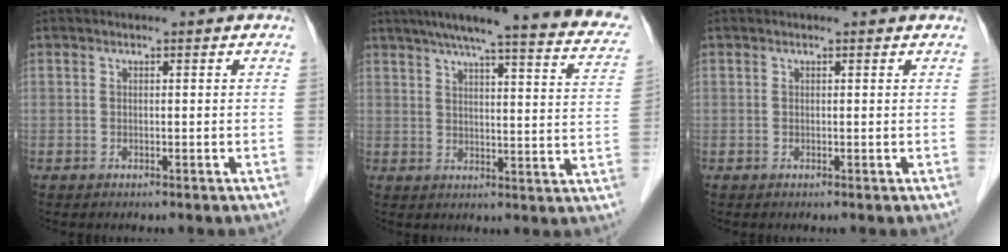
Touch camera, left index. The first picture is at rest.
{"total": 23.2, "force": [19.2, 2.6, 12.7], "torque": [-0.172, -0.001, 0.225]}
{"total": 1.0, "force": [0.9, 0.2, 0.2], "torque": [-0.009, 0.002, 0.005]}